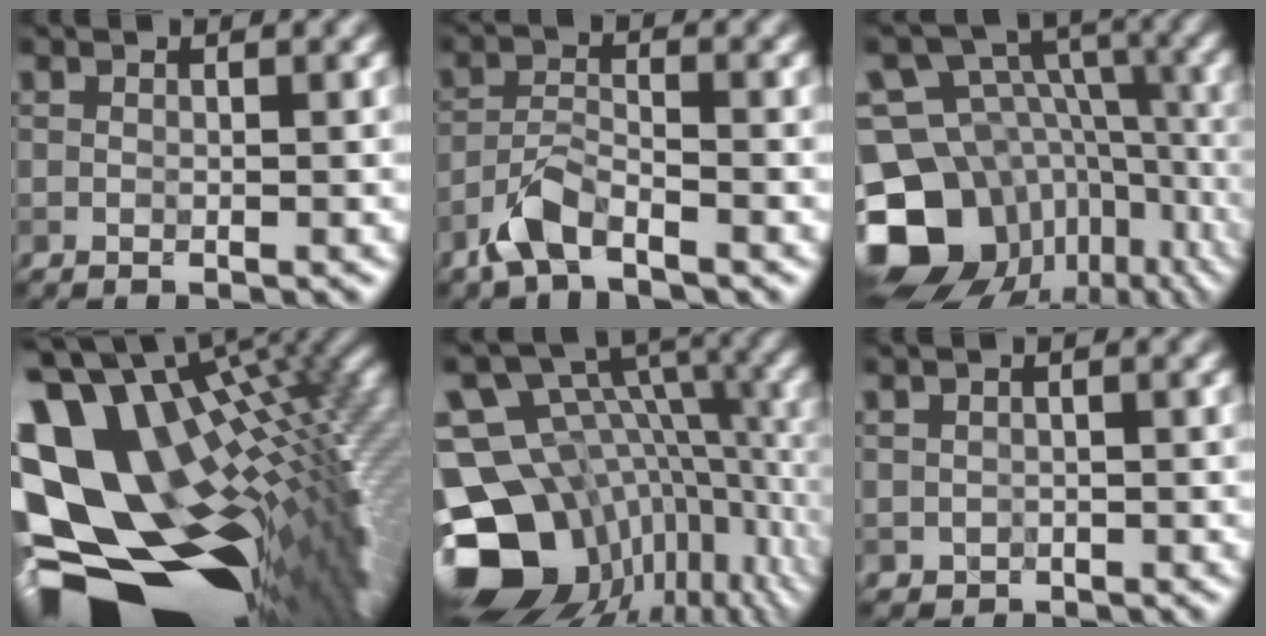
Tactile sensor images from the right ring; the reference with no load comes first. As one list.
[{"total": 3.9, "force": [-2.8, 1.4, 2.2], "torque": [-0.040, 0.001, -0.065]}, {"total": 15.1, "force": [-4.6, 11.8, 8.2], "torque": [-0.178, 0.015, -0.056]}, {"total": 18.1, "force": [0.5, 10.8, 14.5], "torque": [-0.278, -0.044, 0.045]}, {"total": 16.0, "force": [-3.3, 11.6, 10.5], "torque": [-0.190, -0.005, -0.038]}, {"total": 0.9, "force": [0.4, 0.8, 0.3], "torque": [-0.003, -0.005, 0.008]}]